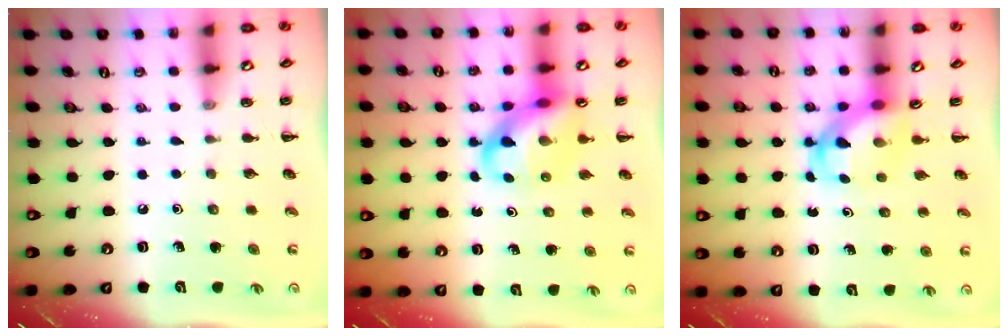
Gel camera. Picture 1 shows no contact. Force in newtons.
{"total": 12.0, "press": 11.5, "slide": 3.3}
{"total": 4.4, "press": 4.3, "slide": 0.7}